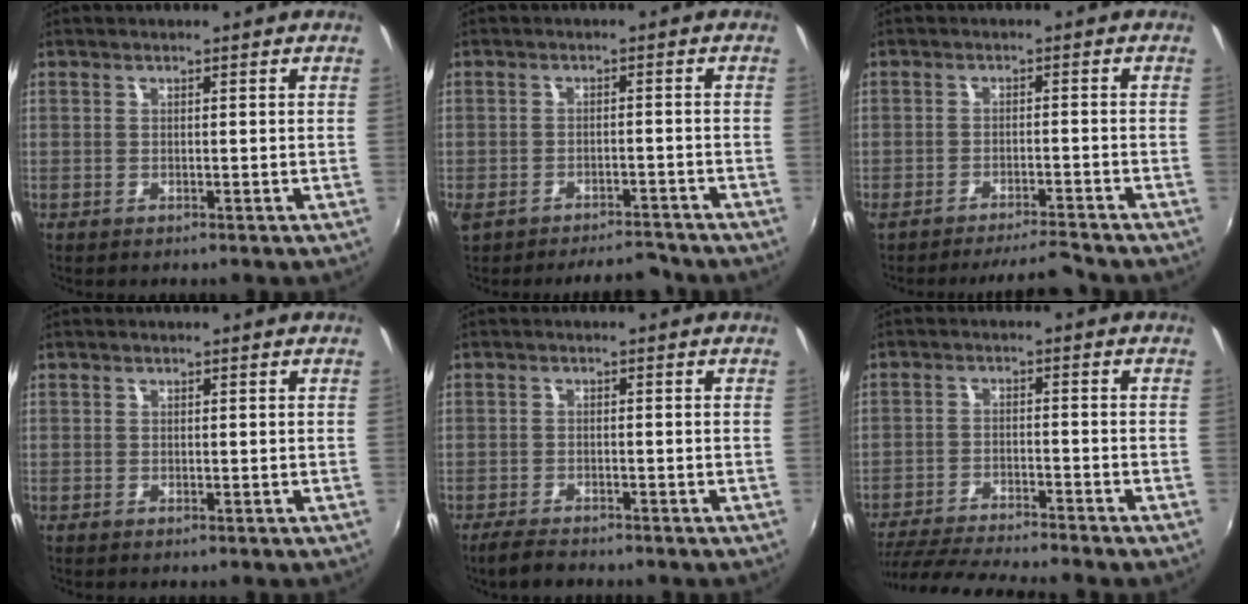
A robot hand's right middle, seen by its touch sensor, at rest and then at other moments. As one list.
[{"total": 8.2, "force": [-7.0, 2.9, 3.2], "torque": [-0.089, -0.011, -0.102]}, {"total": 5.9, "force": [-5.6, -0.1, 1.8], "torque": [-0.040, 0.004, -0.086]}, {"total": 0.0}, {"total": 3.6, "force": [-3.2, 0.8, 1.7], "torque": [-0.049, -0.011, -0.060]}, {"total": 13.1, "force": [-11.8, -0.1, 5.7], "torque": [-0.125, -0.018, -0.194]}]